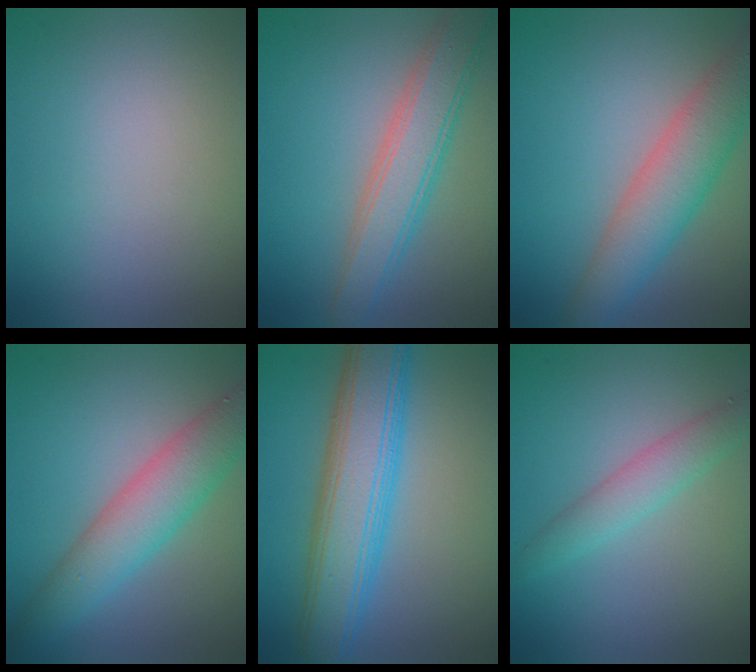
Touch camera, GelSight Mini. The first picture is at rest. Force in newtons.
{"total": 4.8, "press": 4.8, "slide": 0.1}
{"total": 5.8, "press": 5.8, "slide": 0.1}
{"total": 5.6, "press": 5.6, "slide": 0.1}
{"total": 7.9, "press": 7.9, "slide": 0.1}
{"total": 2.7, "press": 2.6, "slide": 0.1}